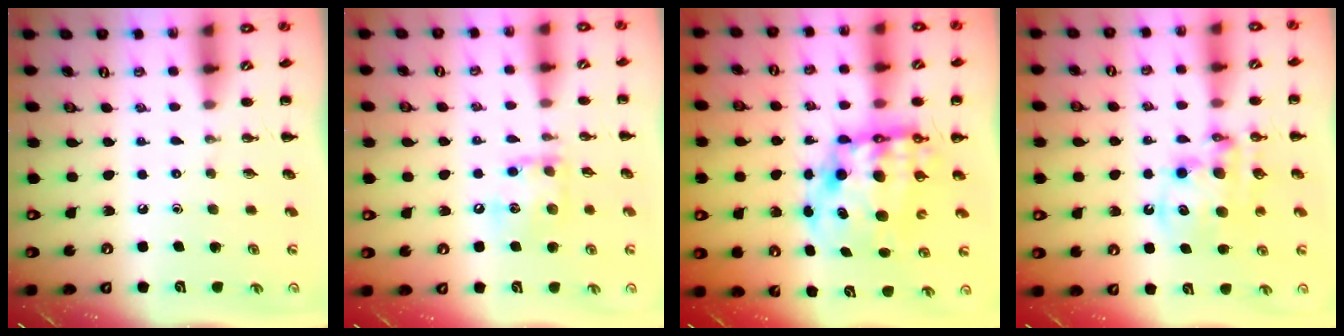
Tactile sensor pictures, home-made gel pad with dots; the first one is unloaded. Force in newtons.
{"total": 11.8, "press": 11.7, "slide": 1.3}
{"total": 13.9, "press": 13.4, "slide": 3.6}
{"total": 11.2, "press": 10.9, "slide": 2.9}